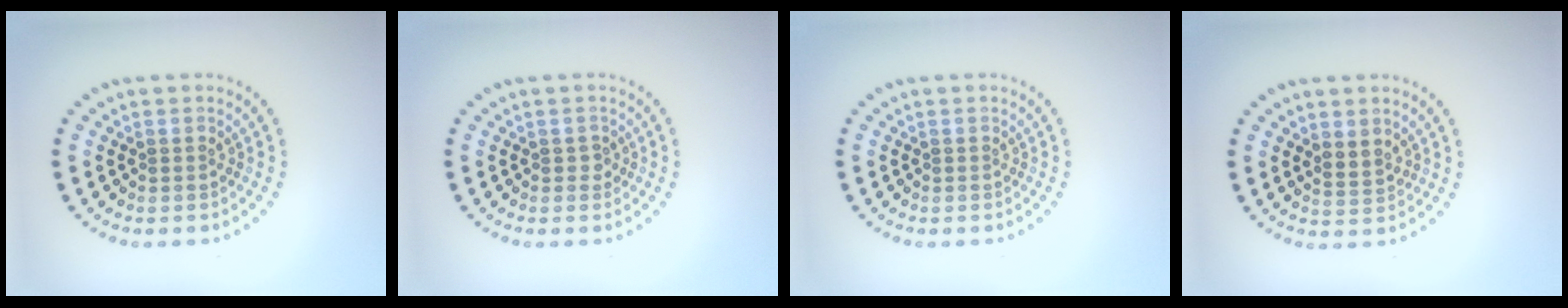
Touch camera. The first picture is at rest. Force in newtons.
{"total": 0.8, "press": 0.6, "slide": 0.5}
{"total": 0.0}
{"total": 1.8, "press": 1.4, "slide": 1.2}